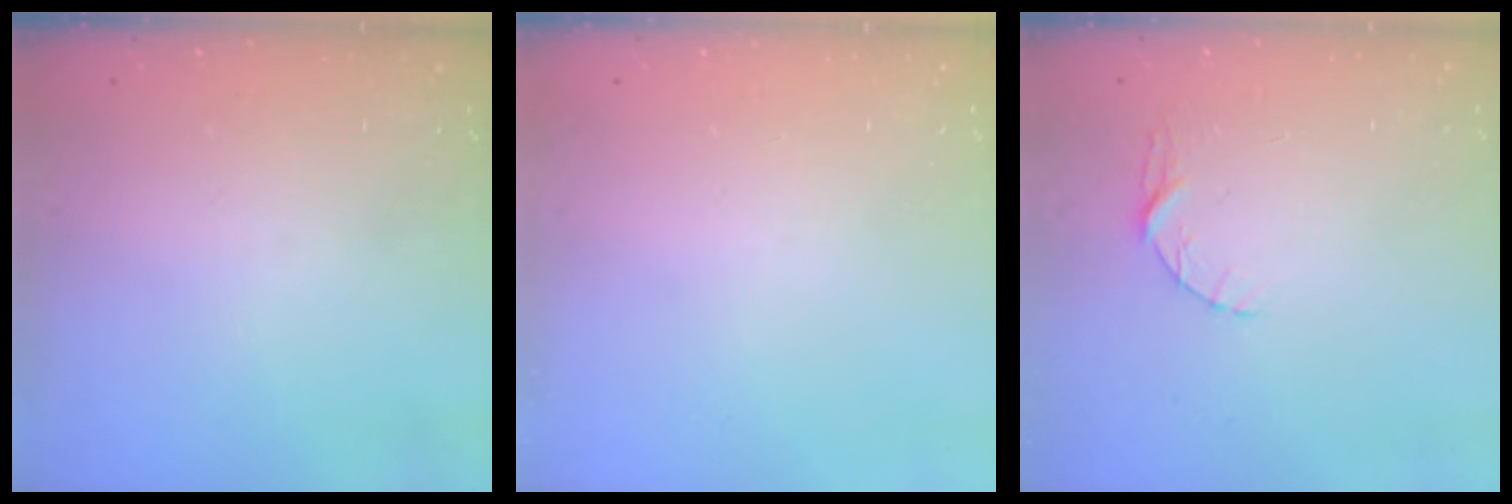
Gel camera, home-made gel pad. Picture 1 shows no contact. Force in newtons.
{"total": 0.0}
{"total": 3.4, "press": 3.3, "slide": 0.5}